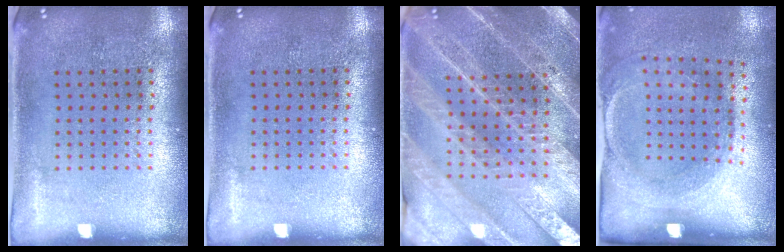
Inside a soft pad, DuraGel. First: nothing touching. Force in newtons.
{"total": 0.0}
{"total": 4.2, "press": 3.8, "slide": 1.8}
{"total": 1.7, "press": 1.2, "slide": 1.1}